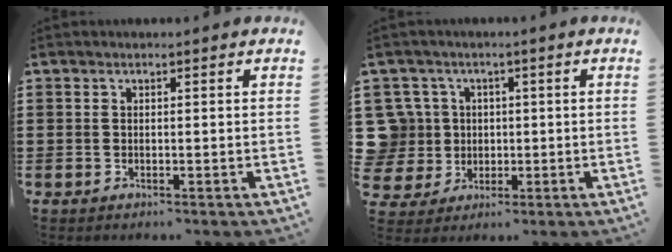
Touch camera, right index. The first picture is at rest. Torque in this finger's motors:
{"motor_torque": [-0.95, 1.19, -0.10, -0.08]}